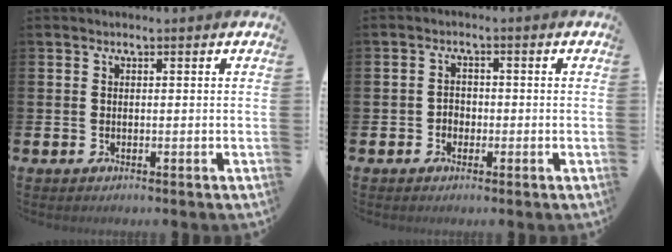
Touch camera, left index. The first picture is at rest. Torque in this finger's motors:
{"motor_torque": [-0.08, 0.03, 0.00, 0.00]}